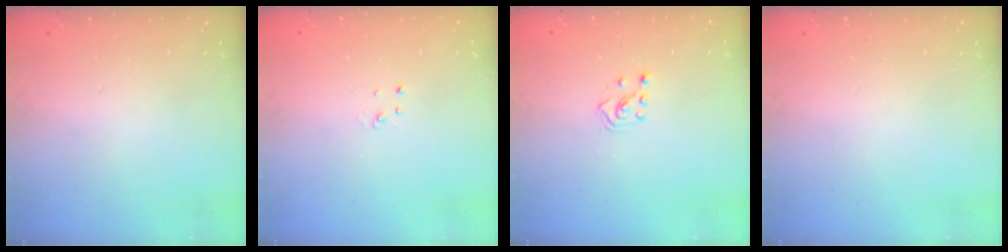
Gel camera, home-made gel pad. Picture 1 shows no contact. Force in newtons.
{"total": 2.0, "press": 2.0, "slide": 0.2}
{"total": 2.3, "press": 2.2, "slide": 0.8}
{"total": 0.0}